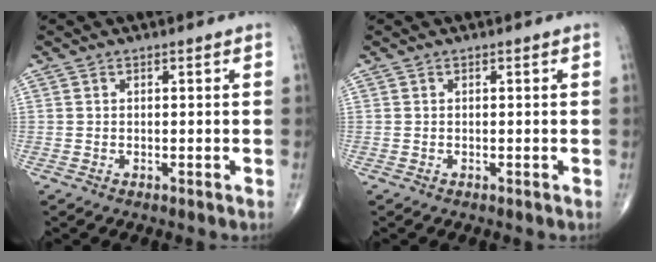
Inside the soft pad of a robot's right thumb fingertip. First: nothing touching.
{"total": 0.0}